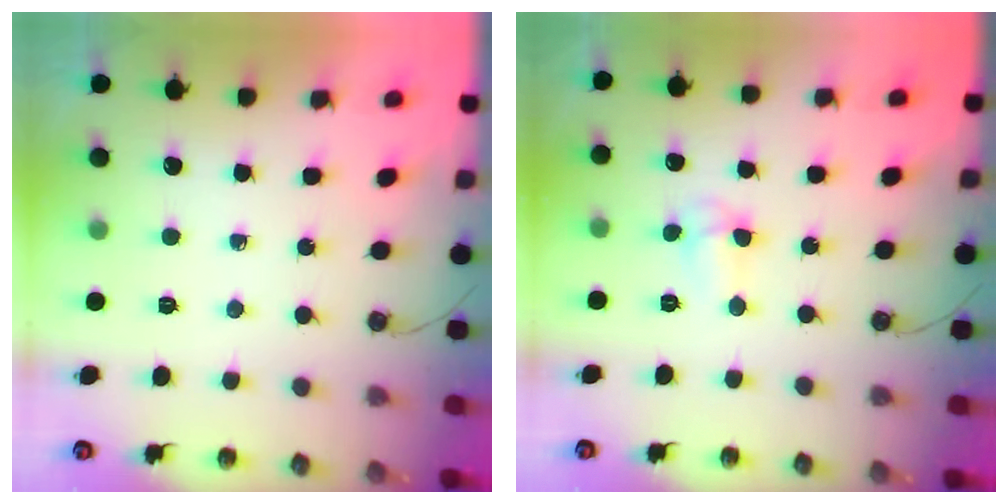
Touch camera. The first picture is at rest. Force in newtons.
{"total": 4.8, "press": 4.6, "slide": 1.3}